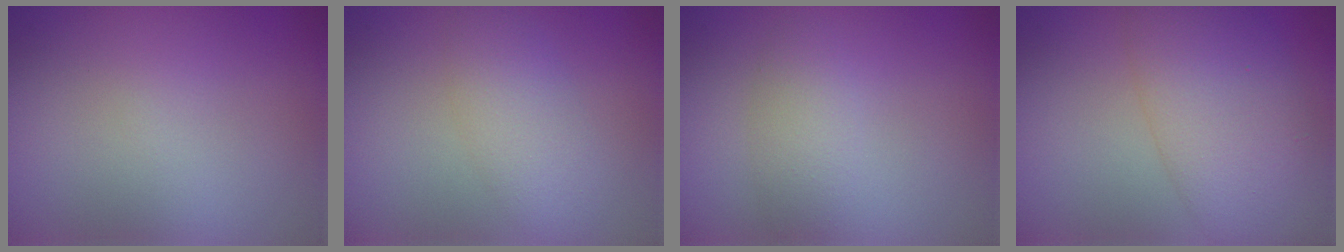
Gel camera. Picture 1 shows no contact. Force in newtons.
{"total": 3.2, "press": 3.2, "slide": 0.0}
{"total": 2.1, "press": 2.1, "slide": 0.1}
{"total": 8.1, "press": 8.1, "slide": 0.2}